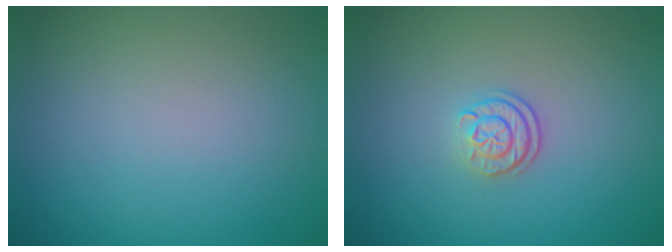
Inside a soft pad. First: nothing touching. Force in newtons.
{"total": 2.2, "press": 1.7, "slide": 1.4}